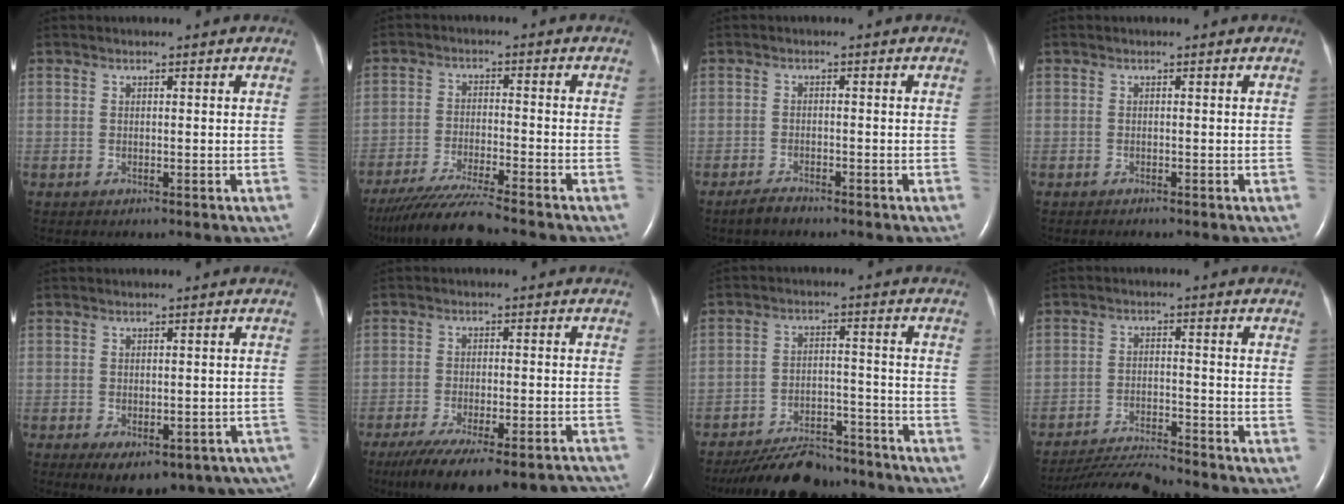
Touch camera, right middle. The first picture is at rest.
{"total": 8.8, "force": [-7.7, -1.1, 4.2], "torque": [-0.072, -0.031, -0.139]}
{"total": 2.1, "force": [-1.8, 0.4, 0.8], "torque": [-0.025, -0.004, -0.033]}
{"total": 0.9, "force": [-0.9, 0.1, 0.3], "torque": [-0.010, -0.003, -0.011]}
{"total": 14.1, "force": [-9.5, 6.8, 7.9], "torque": [-0.081, -0.003, -0.106]}
{"total": 21.3, "force": [-17.9, 4.6, 10.7], "torque": [-0.138, -0.018, -0.240]}
{"total": 12.7, "force": [-11.4, 3.5, 4.1], "torque": [-0.065, 0.005, -0.174]}
{"total": 8.9, "force": [-8.7, -0.9, 1.4], "torque": [-0.025, -0.012, -0.158]}